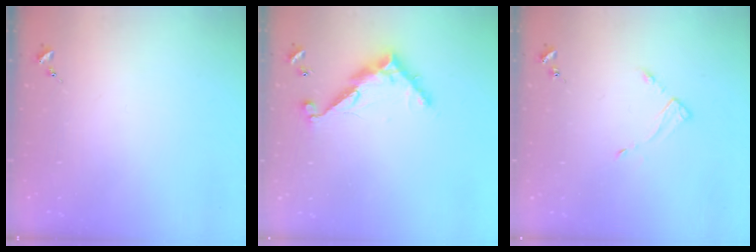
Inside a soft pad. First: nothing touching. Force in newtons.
{"total": 10.2, "press": 10.2, "slide": 0.8}
{"total": 3.4, "press": 3.4, "slide": 0.4}